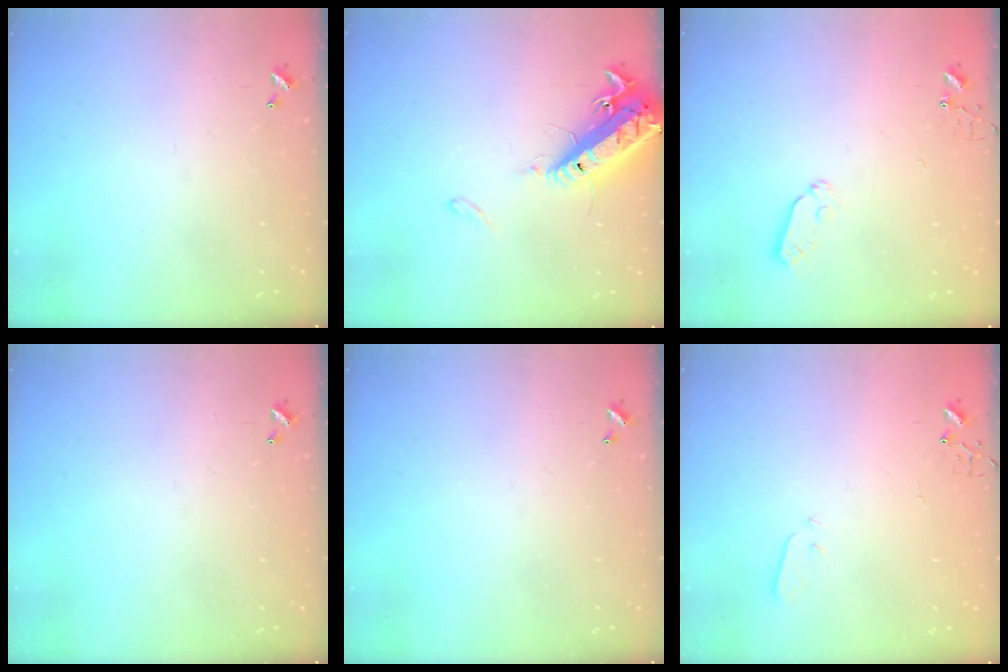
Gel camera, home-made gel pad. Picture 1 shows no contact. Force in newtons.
{"total": 16.2, "press": 15.7, "slide": 3.6}
{"total": 3.7, "press": 3.6, "slide": 0.5}
{"total": 0.0}
{"total": 0.0}
{"total": 2.1, "press": 2.0, "slide": 0.4}